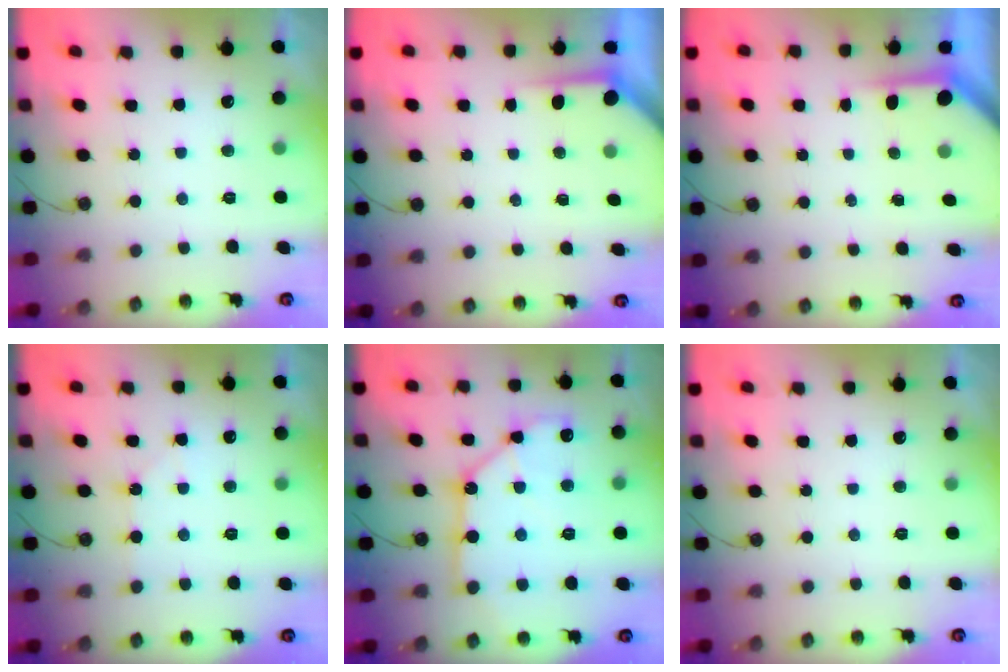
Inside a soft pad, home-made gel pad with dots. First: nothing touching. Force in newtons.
{"total": 3.4, "press": 3.3, "slide": 0.3}
{"total": 3.6, "press": 3.6, "slide": 0.3}
{"total": 3.5, "press": 3.4, "slide": 0.6}
{"total": 12.5, "press": 12.4, "slide": 1.6}
{"total": 0.0}